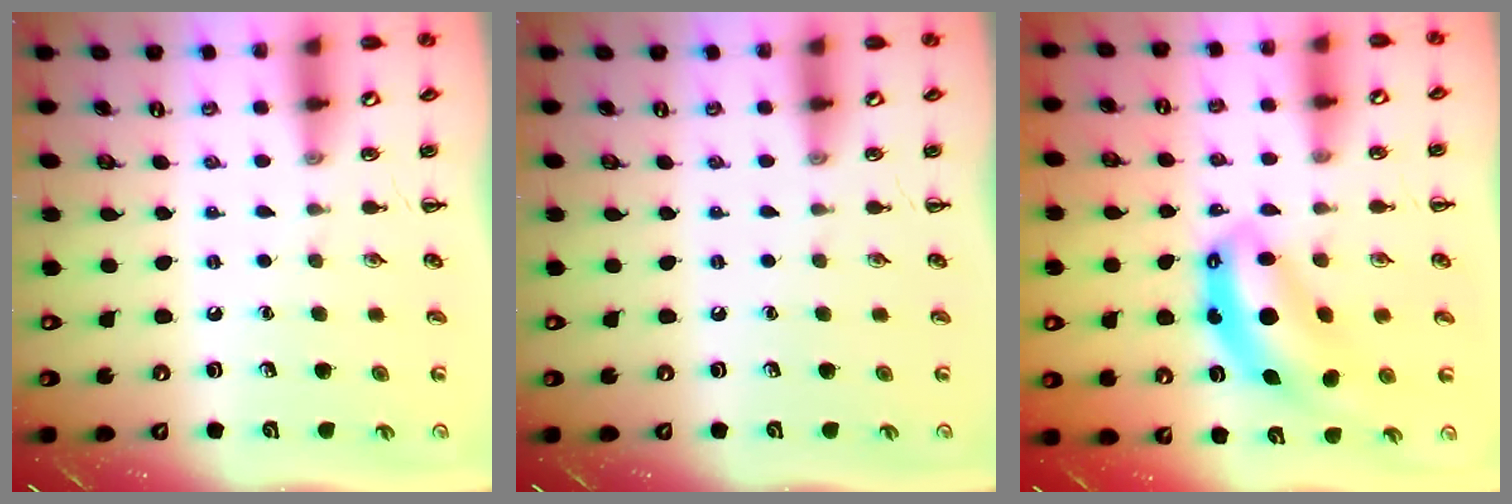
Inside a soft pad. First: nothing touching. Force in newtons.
{"total": 0.0}
{"total": 8.3, "press": 8.0, "slide": 2.1}